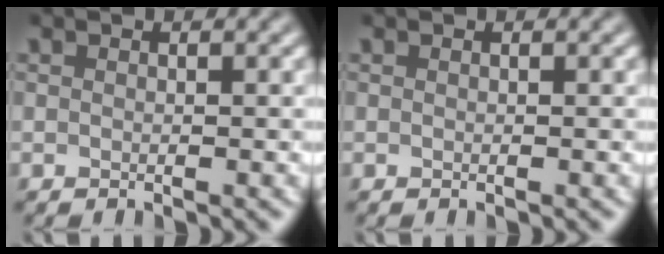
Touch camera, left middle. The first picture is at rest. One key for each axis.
{"total": 0.0}